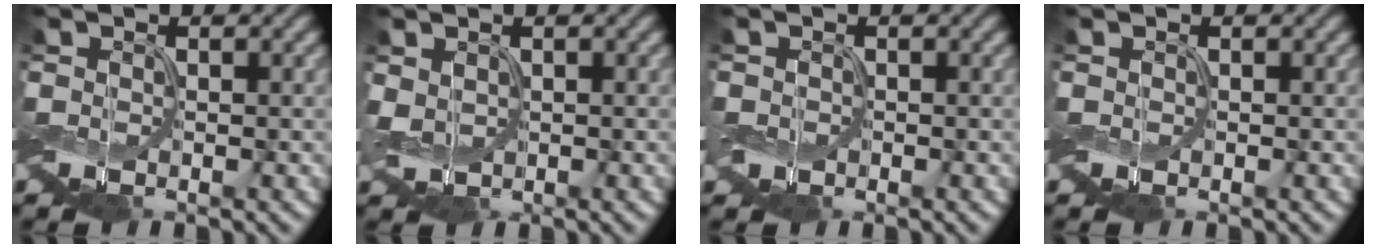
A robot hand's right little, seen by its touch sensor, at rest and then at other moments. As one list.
[{"total": 2.1, "force": [-0.1, 1.6, 1.3], "torque": [-0.037, 0.003, -0.003]}, {"total": 1.0, "force": [-0.3, 0.9, 0.2], "torque": [-0.010, 0.002, -0.006]}, {"total": 0.0}]